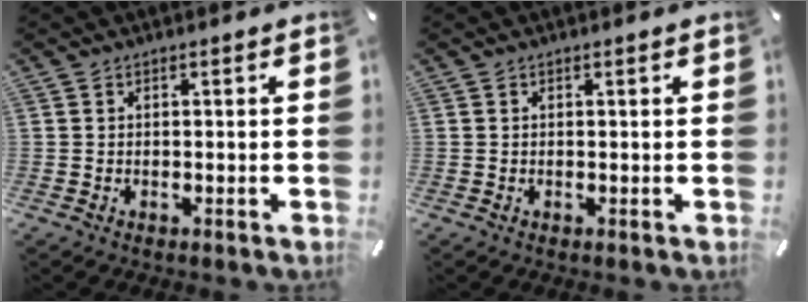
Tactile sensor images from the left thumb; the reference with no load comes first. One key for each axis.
{"total": 0.0}